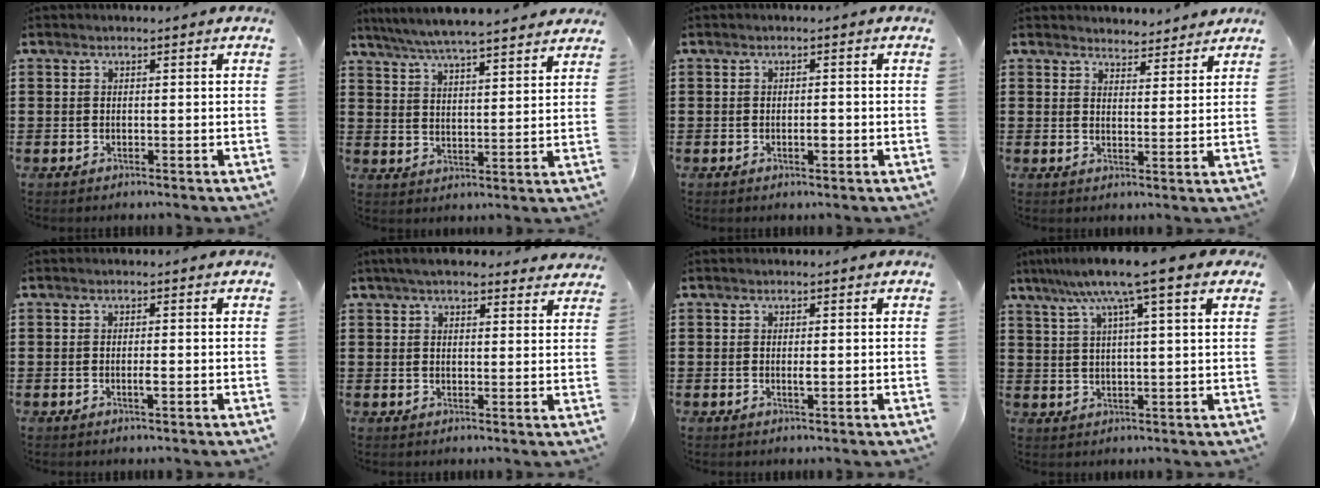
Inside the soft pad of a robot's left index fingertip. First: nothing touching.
{"total": 5.9, "force": [5.6, 0.0, 1.9], "torque": [-0.058, -0.027, 0.097]}
{"total": 1.5, "force": [-0.3, 0.5, 1.4], "torque": [-0.026, -0.001, -0.005]}
{"total": 3.7, "force": [3.6, 0.9, 0.0], "torque": [-0.012, -0.010, 0.069]}
{"total": 1.2, "force": [-0.2, 0.1, 1.1], "torque": [-0.021, -0.002, -0.003]}
{"total": 4.4, "force": [3.9, 0.8, 1.8], "torque": [-0.044, -0.002, 0.073]}
{"total": 1.0, "force": [0.1, 0.1, 1.0], "torque": [-0.019, -0.004, 0.003]}
{"total": 9.8, "force": [6.1, 0.6, 7.6], "torque": [-0.164, -0.007, 0.103]}